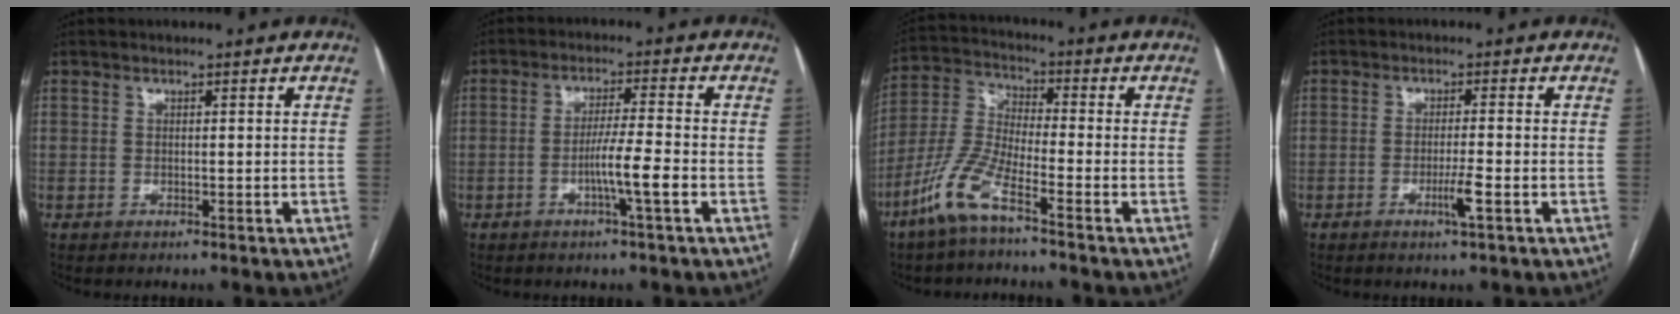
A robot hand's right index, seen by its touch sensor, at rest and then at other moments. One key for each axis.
{"total": 5.6, "fx": -2.1, "fy": -0.6, "fz": 5.2, "tx": -0.092, "ty": -0.004, "tz": -0.040}
{"total": 9.1, "fx": -5.9, "fy": 1.3, "fz": 6.8, "tx": -0.159, "ty": -0.010, "tz": -0.130}
{"total": 3.5, "fx": -1.4, "fy": -0.4, "fz": 3.1, "tx": -0.059, "ty": -0.008, "tz": -0.027}